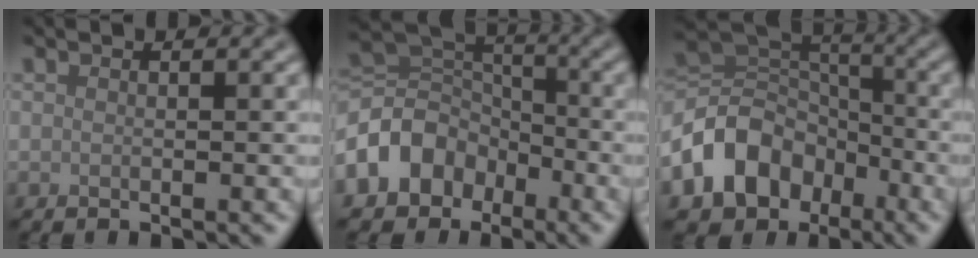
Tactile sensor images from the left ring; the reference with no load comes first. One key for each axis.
{"total": 7.2, "fx": -3.7, "fy": 5.5, "fz": 2.9, "tx": -0.050, "ty": 0.008, "tz": -0.086}
{"total": 9.0, "fx": -4.3, "fy": 6.8, "fz": 4.0, "tx": -0.069, "ty": 0.003, "tz": -0.091}